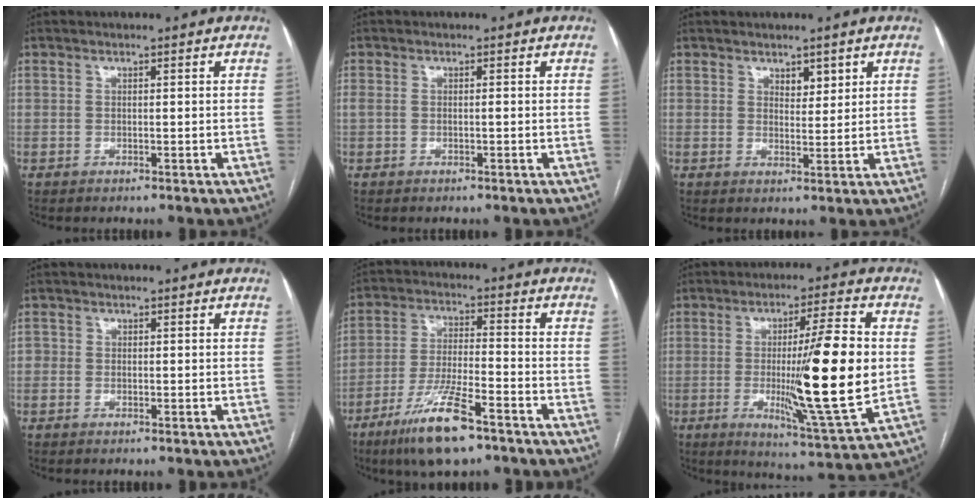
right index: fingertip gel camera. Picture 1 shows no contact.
{"total": 1.1, "force": [0.0, 0.5, 0.9], "torque": [-0.032, 0.009, 0.005]}
{"total": 2.7, "force": [1.7, 1.3, 1.6], "torque": [-0.021, -0.002, 0.033]}
{"total": 1.2, "force": [-0.1, 1.1, 0.5], "torque": [-0.003, 0.006, -0.003]}
{"total": 11.7, "force": [-7.4, 1.9, 8.8], "torque": [-0.179, -0.022, -0.132]}
{"total": 17.6, "force": [-0.7, 0.2, 17.5], "torque": [-0.283, -0.023, -0.011]}